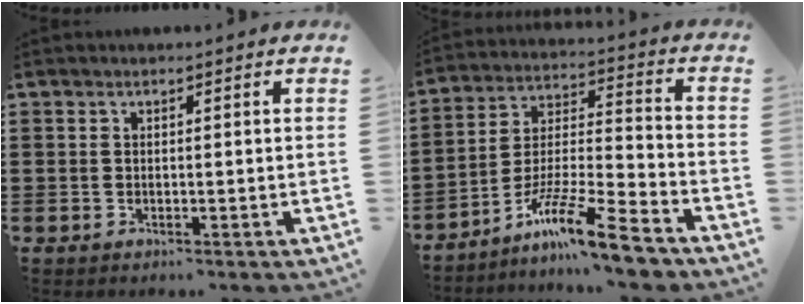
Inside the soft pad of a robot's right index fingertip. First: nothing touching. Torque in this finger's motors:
{"motor_torque": [-0.16, 0.17, 0.53, 0.05]}